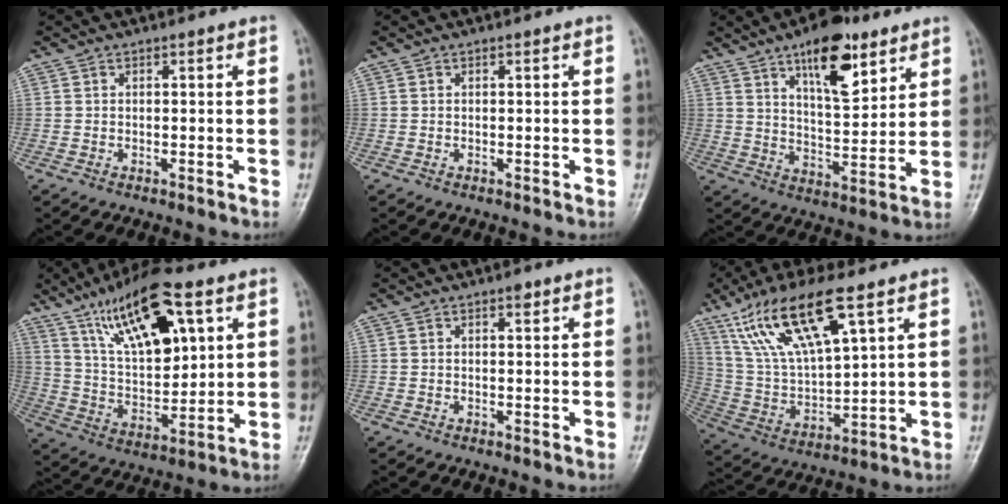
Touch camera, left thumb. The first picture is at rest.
{"total": 0.0}
{"total": 13.9, "force": [8.1, 5.7, 9.7], "torque": [-0.119, -0.046, 0.129]}
{"total": 18.6, "force": [9.4, 7.3, 14.3], "torque": [-0.214, -0.026, 0.174]}
{"total": 1.2, "force": [0.7, 0.5, 0.8], "torque": [-0.005, -0.001, 0.007]}
{"total": 17.8, "force": [9.9, 5.4, 13.7], "torque": [-0.260, -0.025, 0.201]}